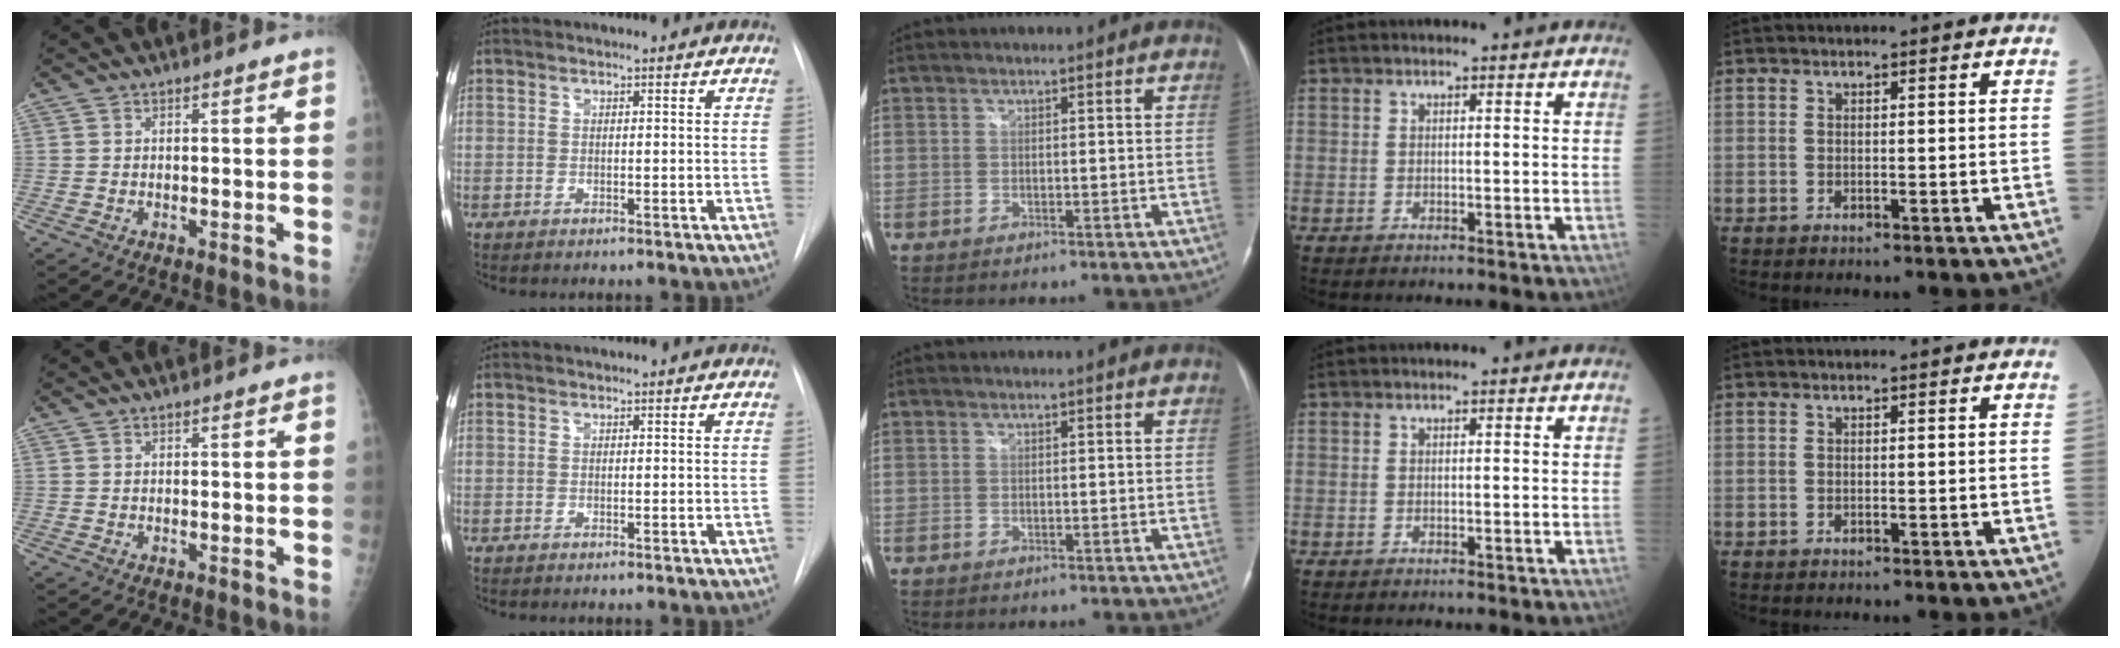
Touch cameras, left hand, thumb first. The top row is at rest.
{}